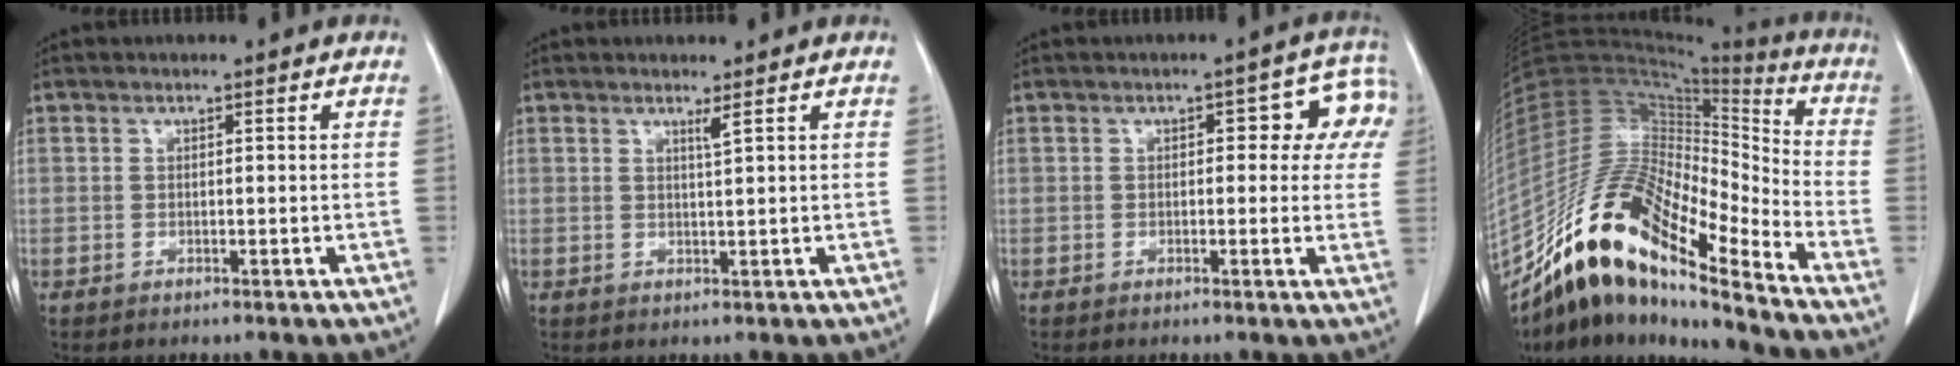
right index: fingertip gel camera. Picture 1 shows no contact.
{"total": 1.1, "force": [0.8, -0.5, 0.7], "torque": [-0.024, -0.011, 0.016]}
{"total": 6.6, "force": [1.7, 3.5, 5.4], "torque": [-0.041, 0.031, 0.014]}
{"total": 19.8, "force": [-14.5, 3.6, 12.9], "torque": [-0.254, 0.017, -0.264]}